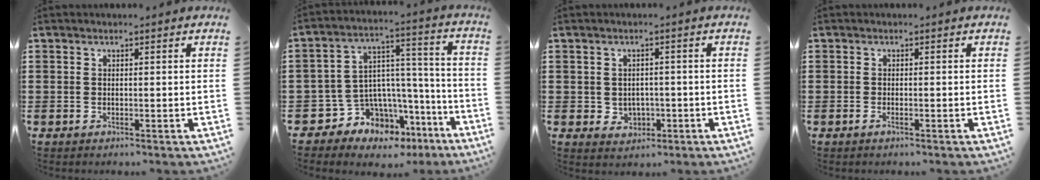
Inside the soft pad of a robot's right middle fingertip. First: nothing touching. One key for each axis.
{"total": 8.1, "fx": -6.1, "fy": 5.3, "fz": 0.8, "tx": -0.042, "ty": -0.005, "tz": -0.110}
{"total": 2.3, "fx": -0.3, "fy": 2.1, "fz": 0.8, "tx": -0.017, "ty": -0.001, "tz": -0.011}
{"total": 0.7, "fx": -0.4, "fy": 0.1, "fz": 0.5, "tx": -0.012, "ty": -0.004, "tz": -0.006}